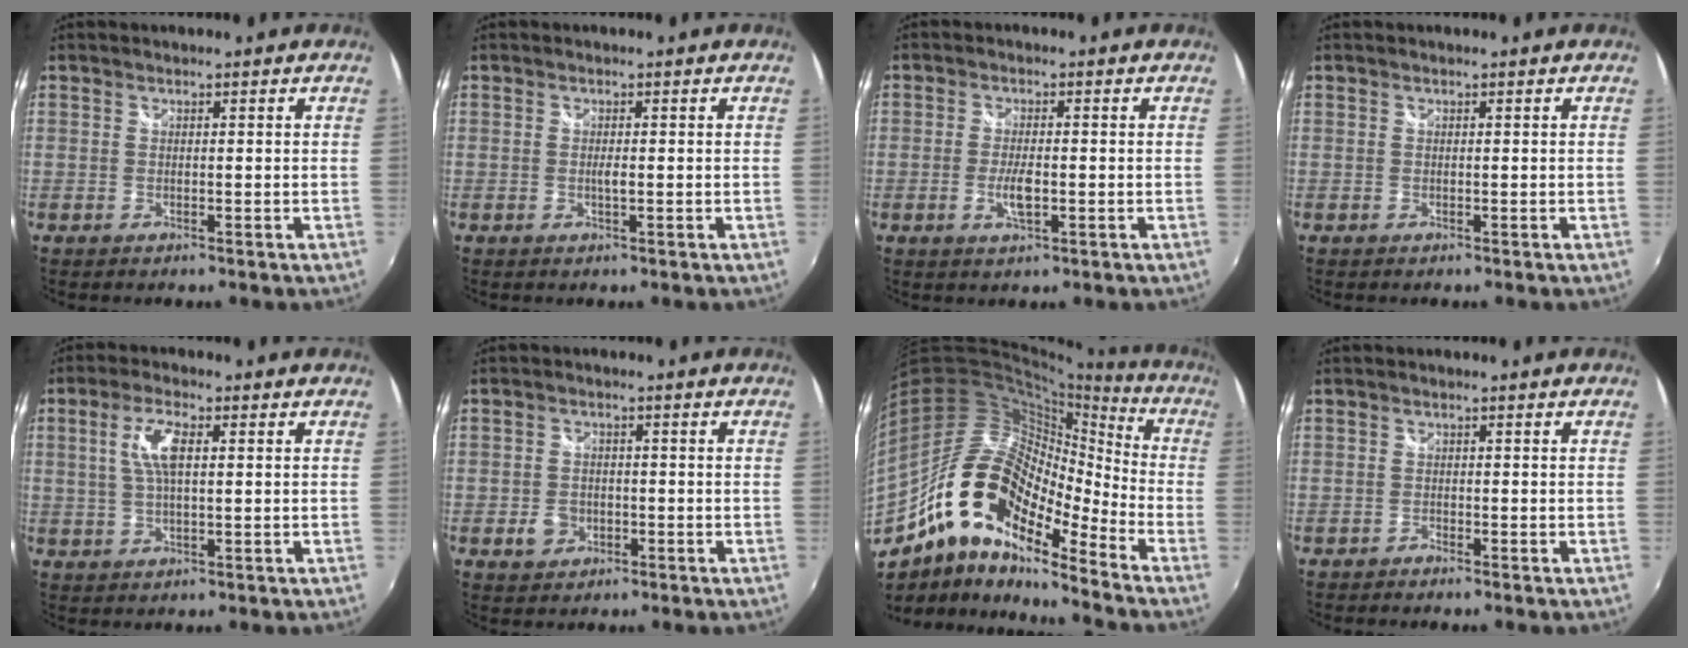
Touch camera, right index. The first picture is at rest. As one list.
[{"total": 1.3, "force": [-0.2, 0.2, 1.3], "torque": [-0.024, -0.002, -0.004]}, {"total": 2.8, "force": [-0.6, 1.1, 2.5], "torque": [-0.047, -0.005, -0.011]}, {"total": 0.0}, {"total": 6.1, "force": [1.2, 2.1, 5.6], "torque": [-0.112, 0.007, 0.025]}, {"total": 4.0, "force": [-1.5, 3.3, 1.8], "torque": [-0.041, 0.004, -0.022]}, {"total": 19.7, "force": [-11.8, 7.7, 13.8], "torque": [-0.234, -0.016, -0.231]}, {"total": 0.9, "force": [-0.9, 0.2, 0.1], "torque": [-0.005, -0.003, -0.018]}]